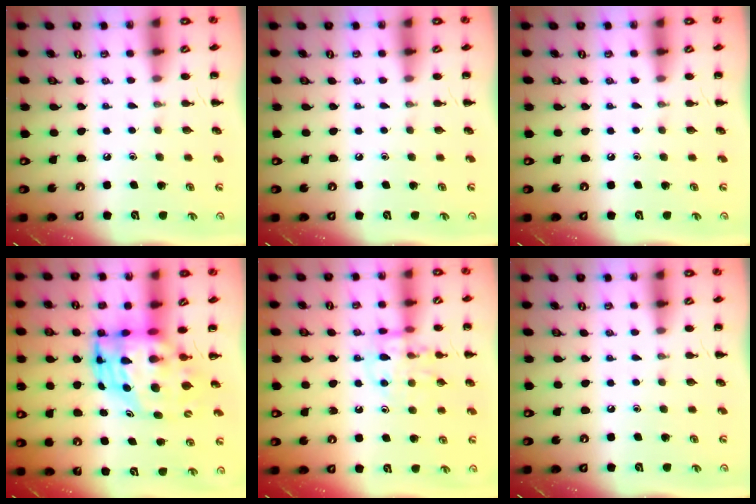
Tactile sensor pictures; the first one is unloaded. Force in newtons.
{"total": 0.0}
{"total": 0.0}
{"total": 8.6, "press": 8.3, "slide": 2.2}
{"total": 11.6, "press": 11.6, "slide": 1.1}
{"total": 0.0}